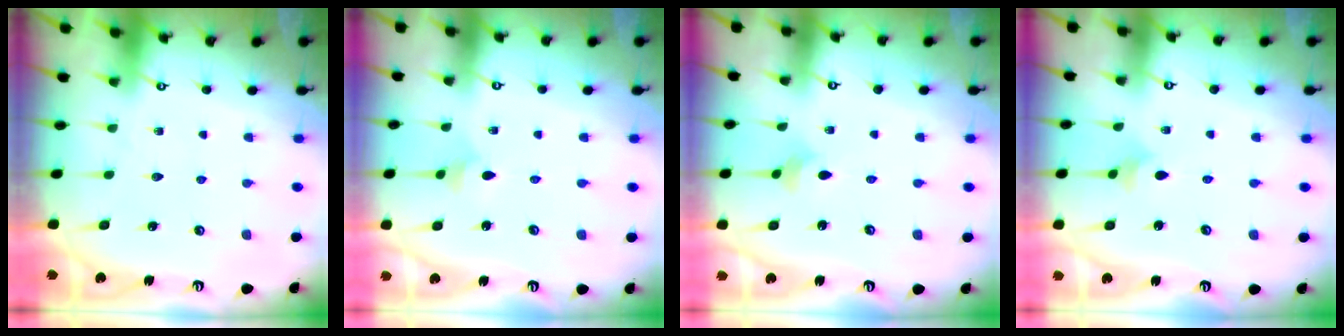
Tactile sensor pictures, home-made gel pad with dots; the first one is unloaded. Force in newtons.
{"total": 2.7, "press": 2.6, "slide": 0.5}
{"total": 2.1, "press": 2.1, "slide": 0.5}
{"total": 3.7, "press": 3.6, "slide": 0.8}